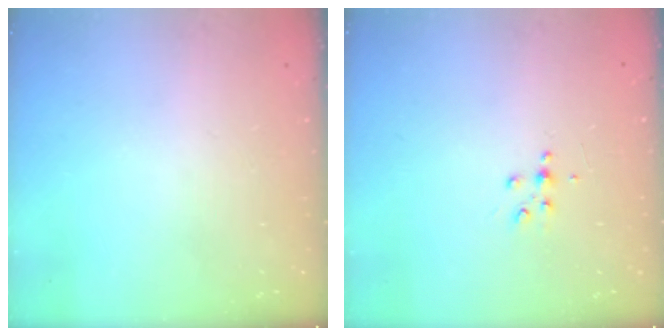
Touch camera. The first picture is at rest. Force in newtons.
{"total": 4.3, "press": 4.3, "slide": 0.5}